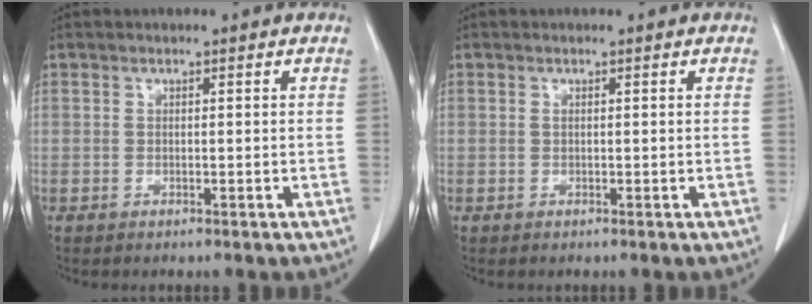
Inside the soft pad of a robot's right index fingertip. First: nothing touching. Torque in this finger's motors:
{"motor_torque": [-0.10, 0.12, 0.04, -0.01]}